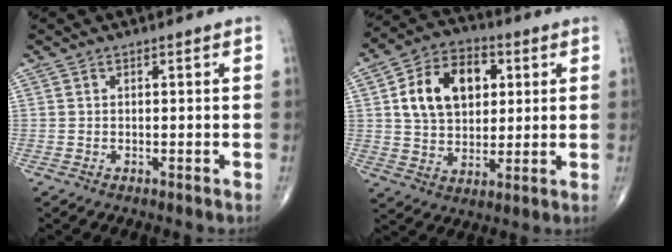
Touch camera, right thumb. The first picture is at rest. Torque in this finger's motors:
{"motor_torque": [-0.75, 1.39, 0.73, 0.65, 0.28]}